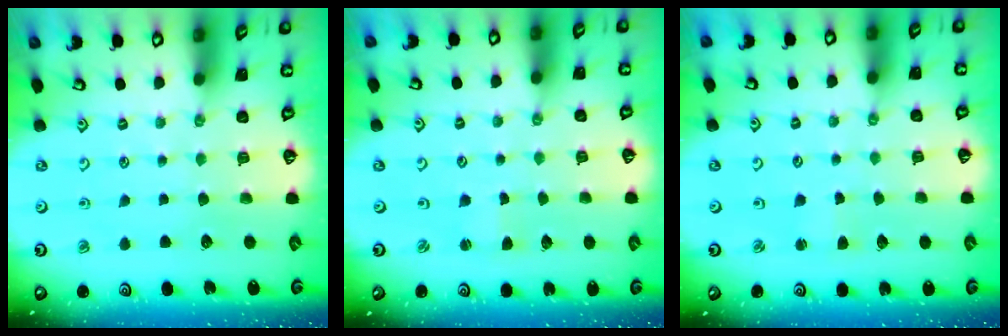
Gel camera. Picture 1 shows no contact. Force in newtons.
{"total": 1.6, "press": 1.6, "slide": 0.3}
{"total": 1.7, "press": 1.6, "slide": 0.2}